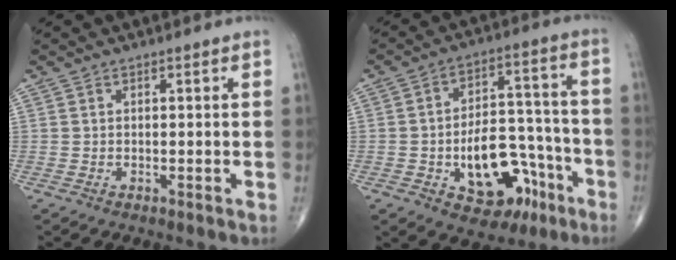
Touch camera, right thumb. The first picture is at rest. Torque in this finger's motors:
{"motor_torque": [1.48, 1.13, 0.97, -0.51, 0.09]}